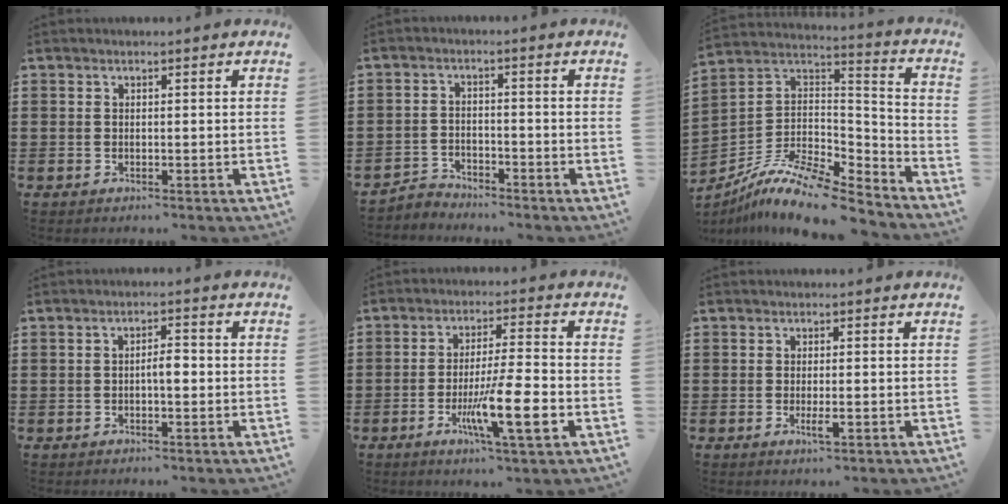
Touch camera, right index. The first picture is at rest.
{"total": 2.8, "force": [-2.7, 0.5, -0.2], "torque": [-0.007, 0.001, -0.060]}
{"total": 11.2, "force": [-8.9, 2.8, 6.2], "torque": [-0.123, 0.015, -0.175]}
{"total": 2.7, "force": [-0.5, 0.8, 2.5], "torque": [-0.046, 0.004, -0.010]}
{"total": 10.7, "force": [-3.6, 1.3, 10.0], "torque": [-0.188, -0.014, -0.065]}
{"total": 2.2, "force": [-0.8, 0.3, 2.1], "torque": [-0.042, -0.005, -0.017]}